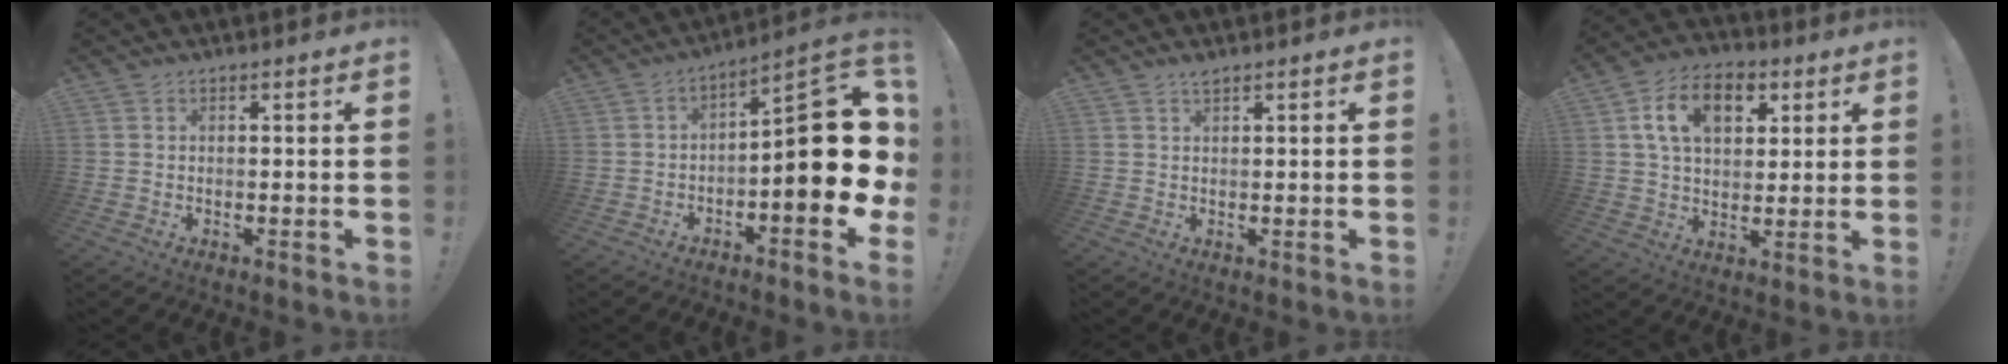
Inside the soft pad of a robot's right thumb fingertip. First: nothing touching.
{"total": 19.1, "force": [-2.2, 5.9, 18.0], "torque": [-0.238, 0.014, -0.034]}
{"total": 1.4, "force": [1.1, 0.0, 0.9], "torque": [-0.012, -0.003, 0.019]}
{"total": 14.0, "force": [5.1, 9.1, 9.3], "torque": [-0.142, 0.000, 0.095]}